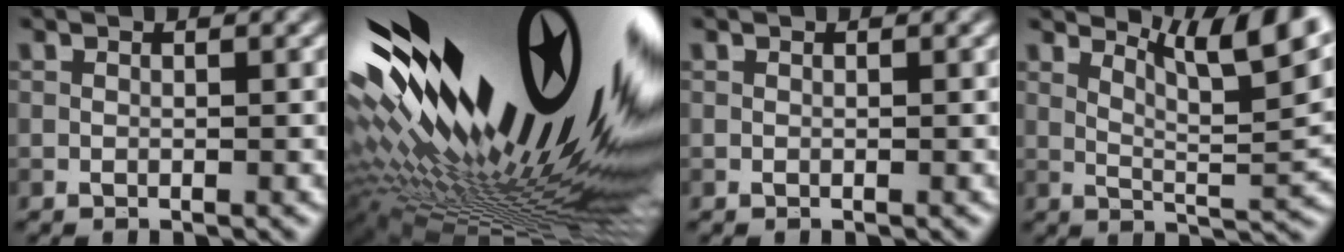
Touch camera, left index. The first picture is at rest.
{"total": 22.8, "force": [3.5, 7.7, 21.2], "torque": [-0.314, -0.013, 0.049]}
{"total": 0.0}
{"total": 7.5, "force": [4.7, 1.5, 5.6], "torque": [-0.078, 0.007, 0.082]}